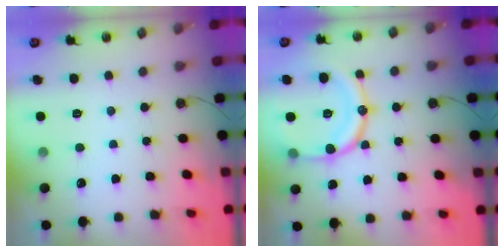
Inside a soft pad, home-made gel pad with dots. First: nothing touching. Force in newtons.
{"total": 17.5, "press": 17.5, "slide": 1.0}